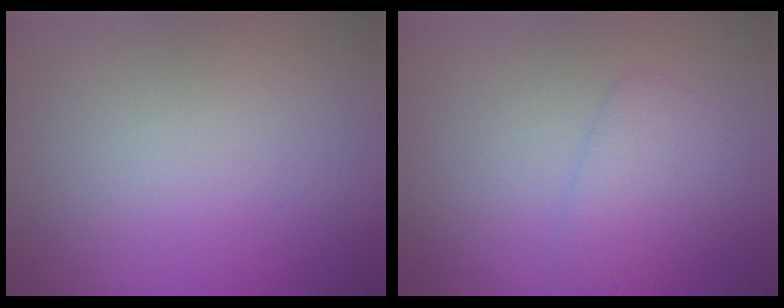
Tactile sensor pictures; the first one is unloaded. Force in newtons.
{"total": 2.4, "press": 2.4, "slide": 0.1}